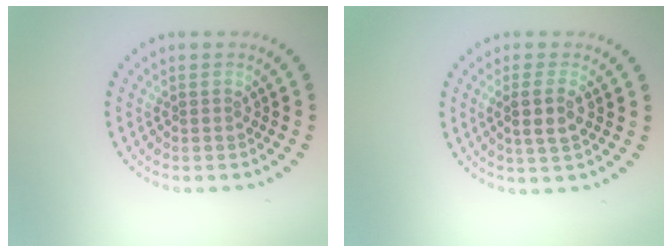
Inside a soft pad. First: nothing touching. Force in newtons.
{"total": 2.3, "press": 2.1, "slide": 1.0}